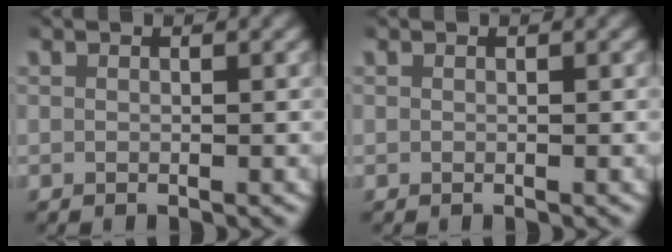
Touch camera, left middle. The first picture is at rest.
{"total": 0.0}